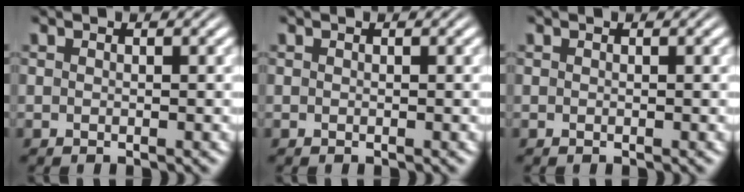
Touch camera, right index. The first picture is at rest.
{"total": 0.0}
{"total": 0.0}